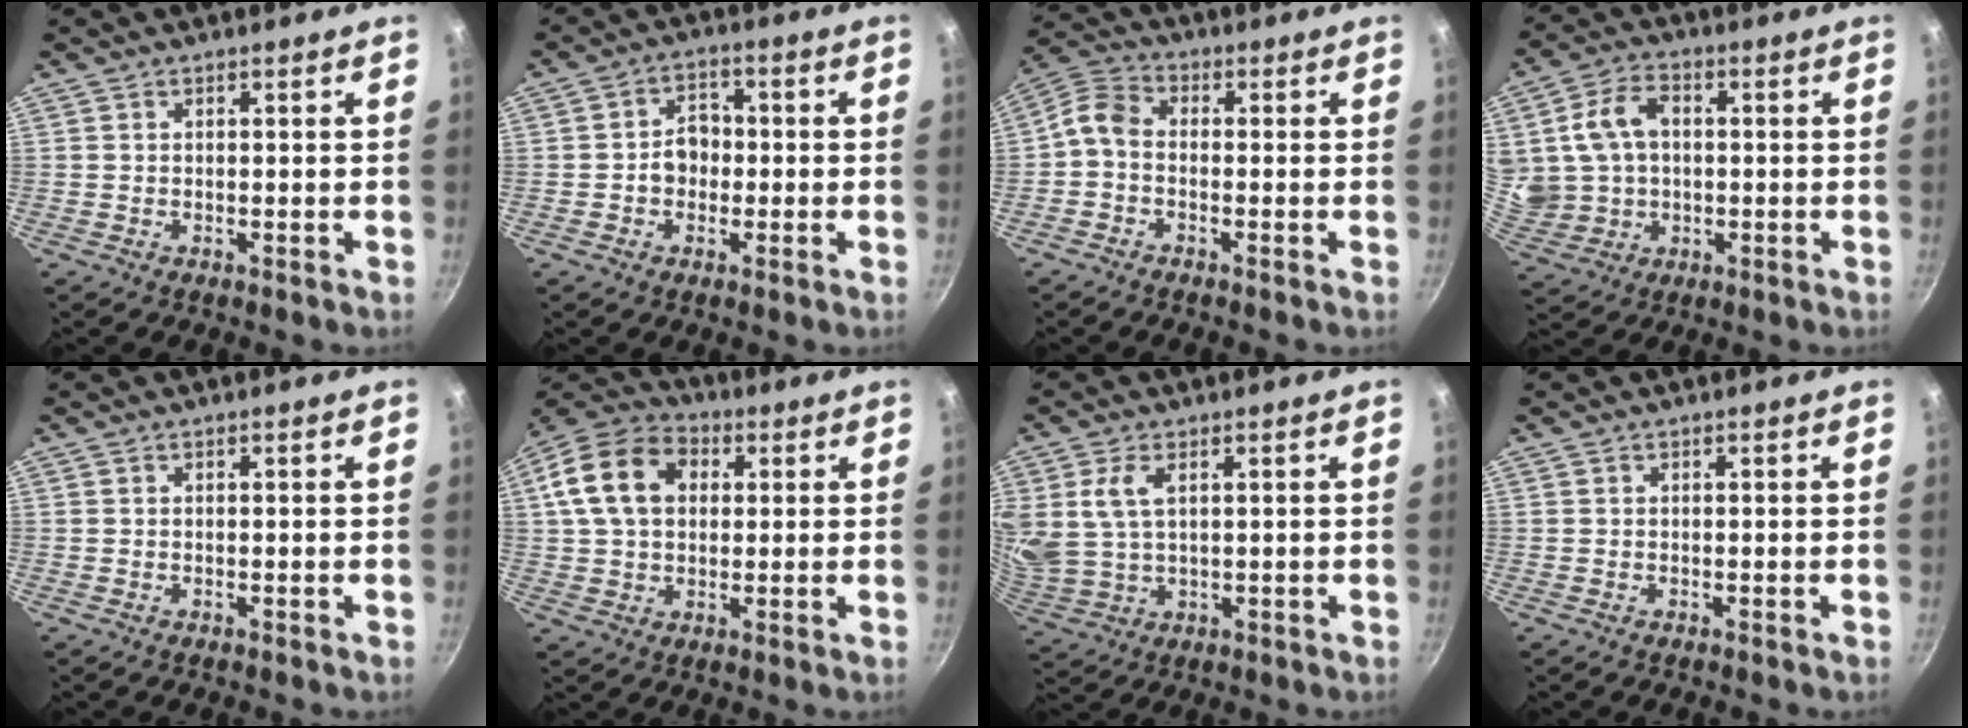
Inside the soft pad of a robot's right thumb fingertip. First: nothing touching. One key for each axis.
{"total": 5.5, "fx": -0.8, "fy": 4.5, "fz": 3.1, "tx": -0.015, "ty": 0.017, "tz": -0.015}
{"total": 4.9, "fx": -1.6, "fy": 3.4, "fz": 3.3, "tx": -0.074, "ty": 0.035, "tz": -0.047}
{"total": 13.4, "fx": 1.6, "fy": 10.3, "fz": 8.3, "tx": -0.143, "ty": 0.010, "tz": 0.040}
{"total": 0.0}
{"total": 14.8, "fx": 3.3, "fy": 10.8, "fz": 9.6, "tx": -0.156, "ty": 0.020, "tz": 0.043}
{"total": 7.7, "fx": 2.6, "fy": 4.4, "fz": 5.8, "tx": -0.115, "ty": -0.012, "tz": 0.061}
{"total": 0.0}